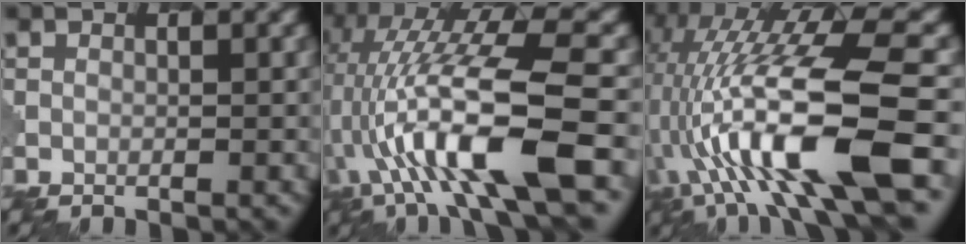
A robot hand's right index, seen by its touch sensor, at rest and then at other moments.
{"total": 12.2, "force": [-2.6, 3.0, 11.6], "torque": [-0.213, 0.015, -0.037]}
{"total": 14.0, "force": [-3.5, 3.7, 13.1], "torque": [-0.234, 0.024, -0.048]}